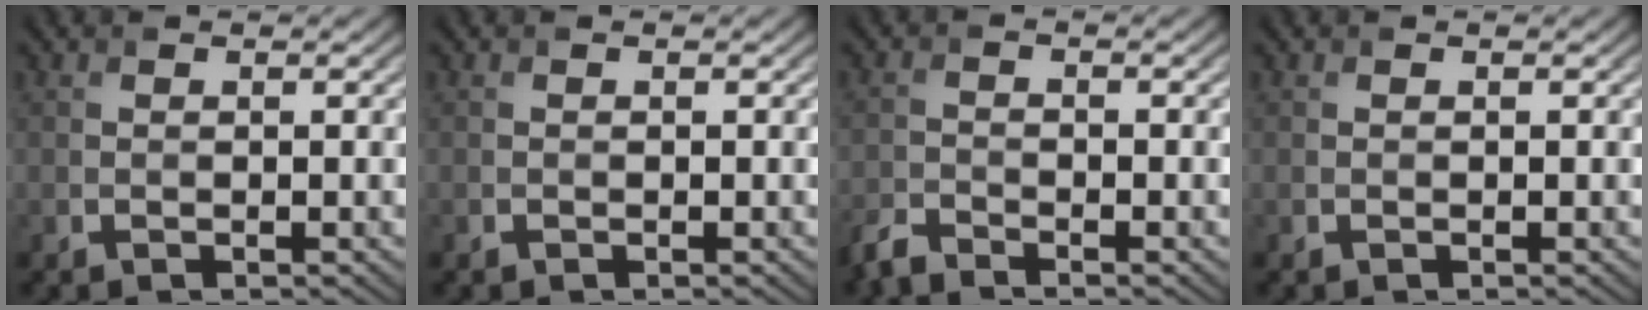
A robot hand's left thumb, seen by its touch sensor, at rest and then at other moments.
{"total": 0.0}
{"total": 2.9, "force": [-2.6, 0.5, 1.0], "torque": [-0.028, -0.008, -0.066]}
{"total": 0.0}